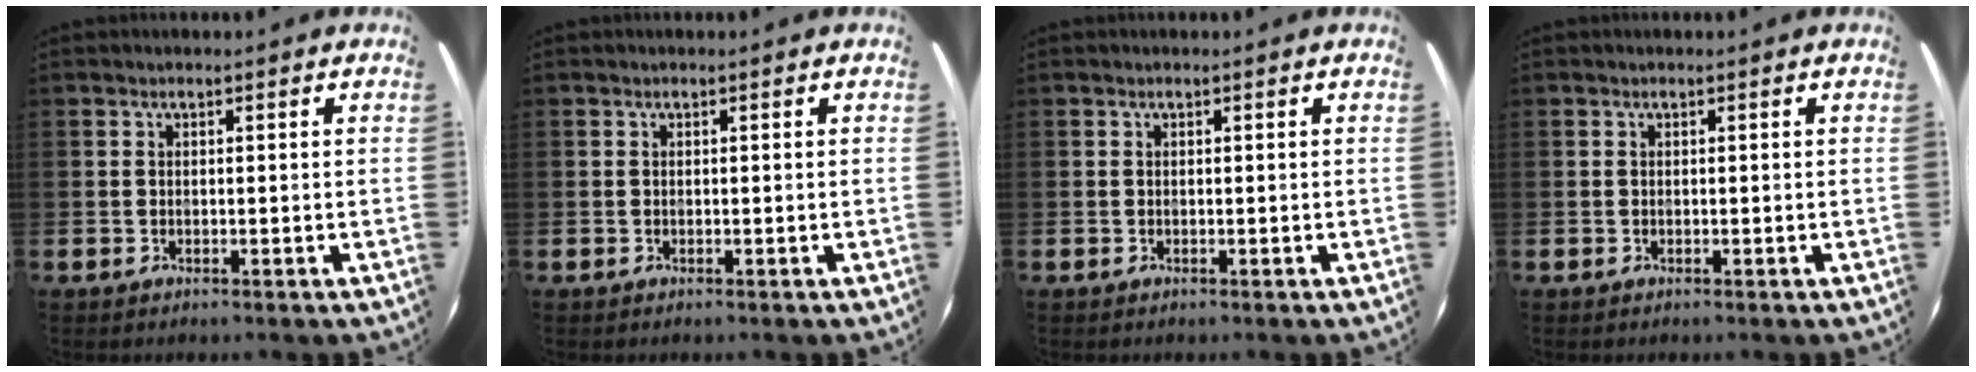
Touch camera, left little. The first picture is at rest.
{"total": 0.0}
{"total": 0.0}
{"total": 0.0}